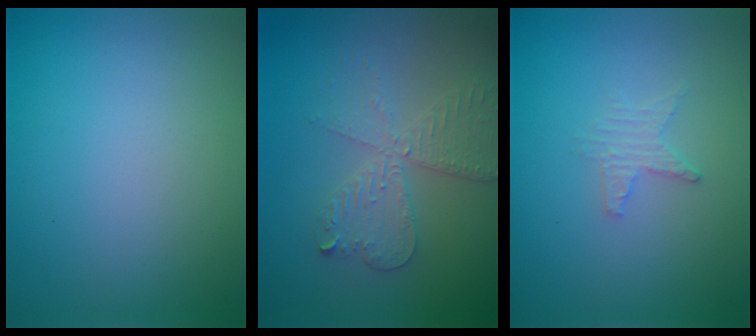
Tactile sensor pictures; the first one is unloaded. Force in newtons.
{"total": 4.0, "press": 3.4, "slide": 2.1}
{"total": 1.5, "press": 1.4, "slide": 0.3}